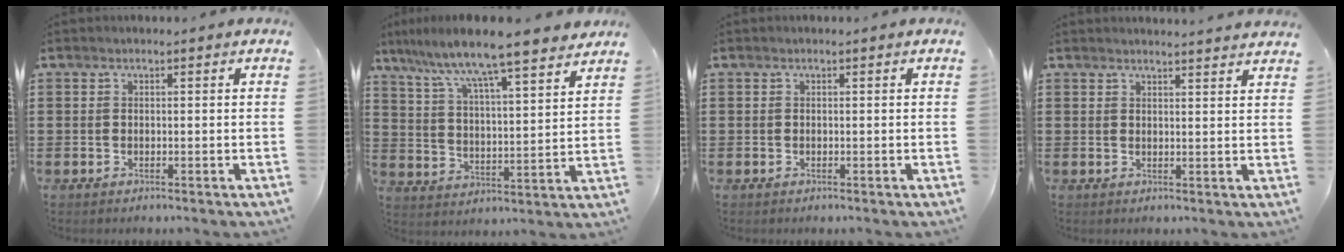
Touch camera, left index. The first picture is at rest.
{"total": 8.4, "force": [7.5, -0.1, 3.6], "torque": [-0.103, -0.051, 0.122]}
{"total": 0.0}
{"total": 2.3, "force": [2.2, -0.4, 0.2], "torque": [-0.008, -0.008, 0.042]}